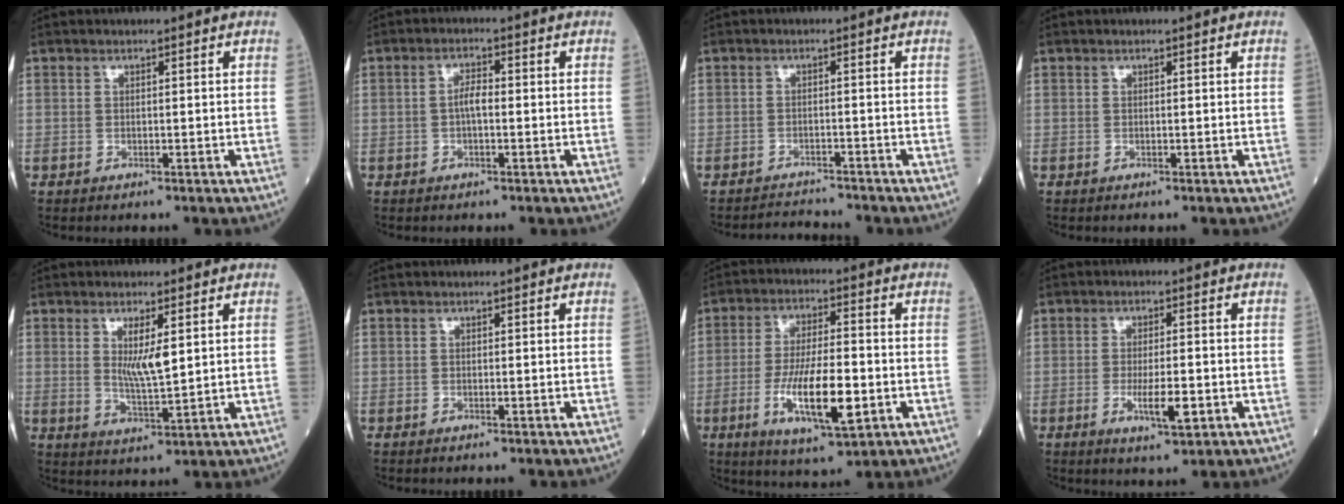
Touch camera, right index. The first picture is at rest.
{"total": 2.4, "force": [-0.3, 0.8, 2.3], "torque": [-0.041, 0.007, -0.007]}
{"total": 3.3, "force": [-3.2, -0.5, -0.1], "torque": [0.002, -0.016, -0.052]}
{"total": 0.0}
{"total": 5.1, "force": [1.5, 0.8, 4.8], "torque": [-0.090, -0.011, 0.030]}
{"total": 0.0}
{"total": 11.6, "force": [-3.1, 2.5, 10.8], "torque": [-0.204, -0.012, -0.050]}
{"total": 5.3, "force": [-1.6, 1.1, 5.0], "torque": [-0.087, -0.006, -0.023]}